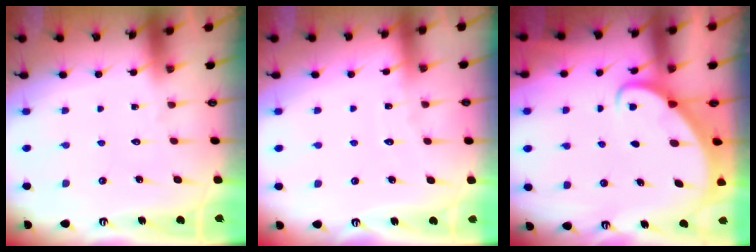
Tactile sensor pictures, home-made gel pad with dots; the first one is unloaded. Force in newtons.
{"total": 3.1, "press": 3.0, "slide": 0.3}
{"total": 2.6, "press": 2.6, "slide": 0.3}